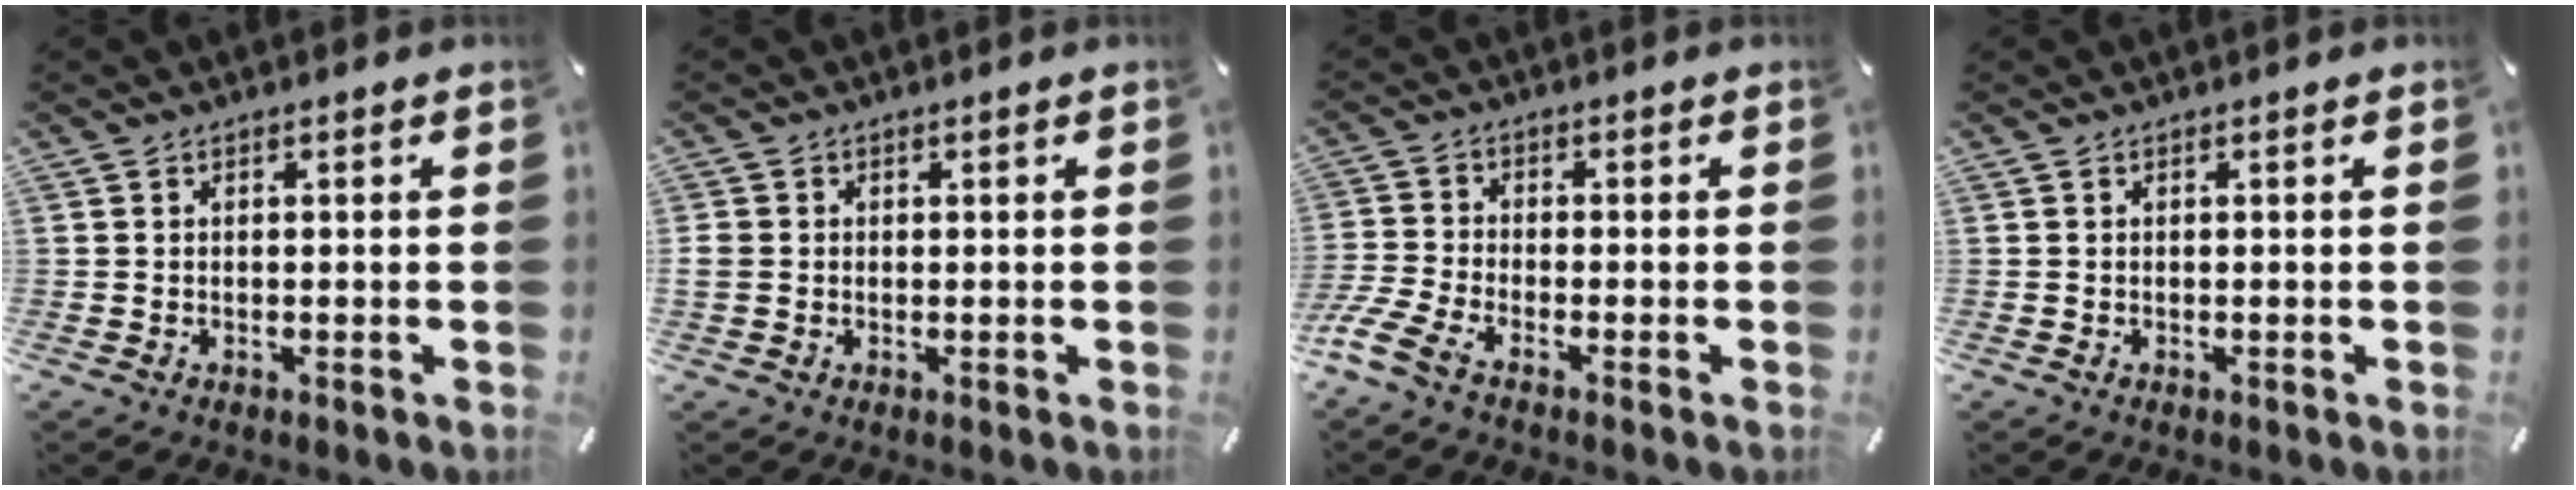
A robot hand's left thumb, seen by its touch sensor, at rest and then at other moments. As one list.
[{"total": 1.7, "force": [0.0, 1.6, 0.5], "torque": [-0.009, 0.005, -0.001]}, {"total": 6.0, "force": [-3.9, 2.3, 3.9], "torque": [-0.109, -0.006, -0.080]}, {"total": 0.0}]